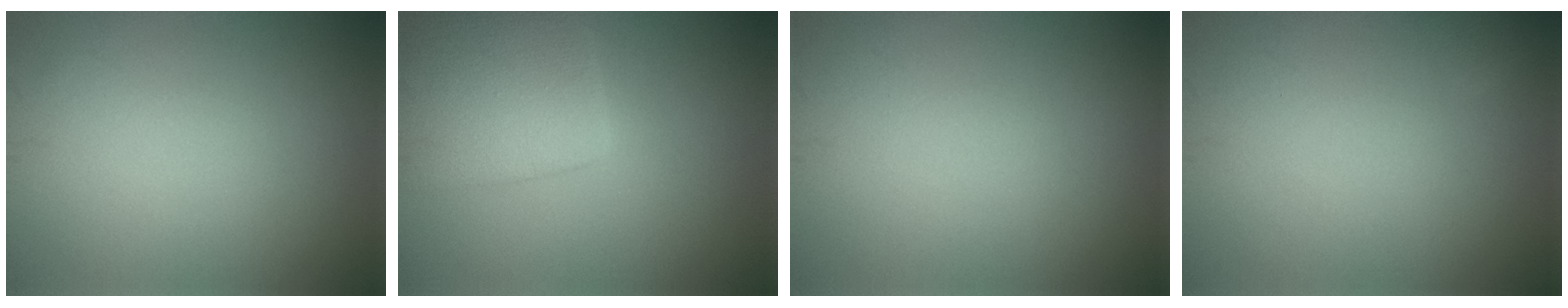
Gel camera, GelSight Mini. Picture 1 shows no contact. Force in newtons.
{"total": 6.9, "press": 6.9, "slide": 0.4}
{"total": 0.0}
{"total": 0.8, "press": 0.8, "slide": 0.1}